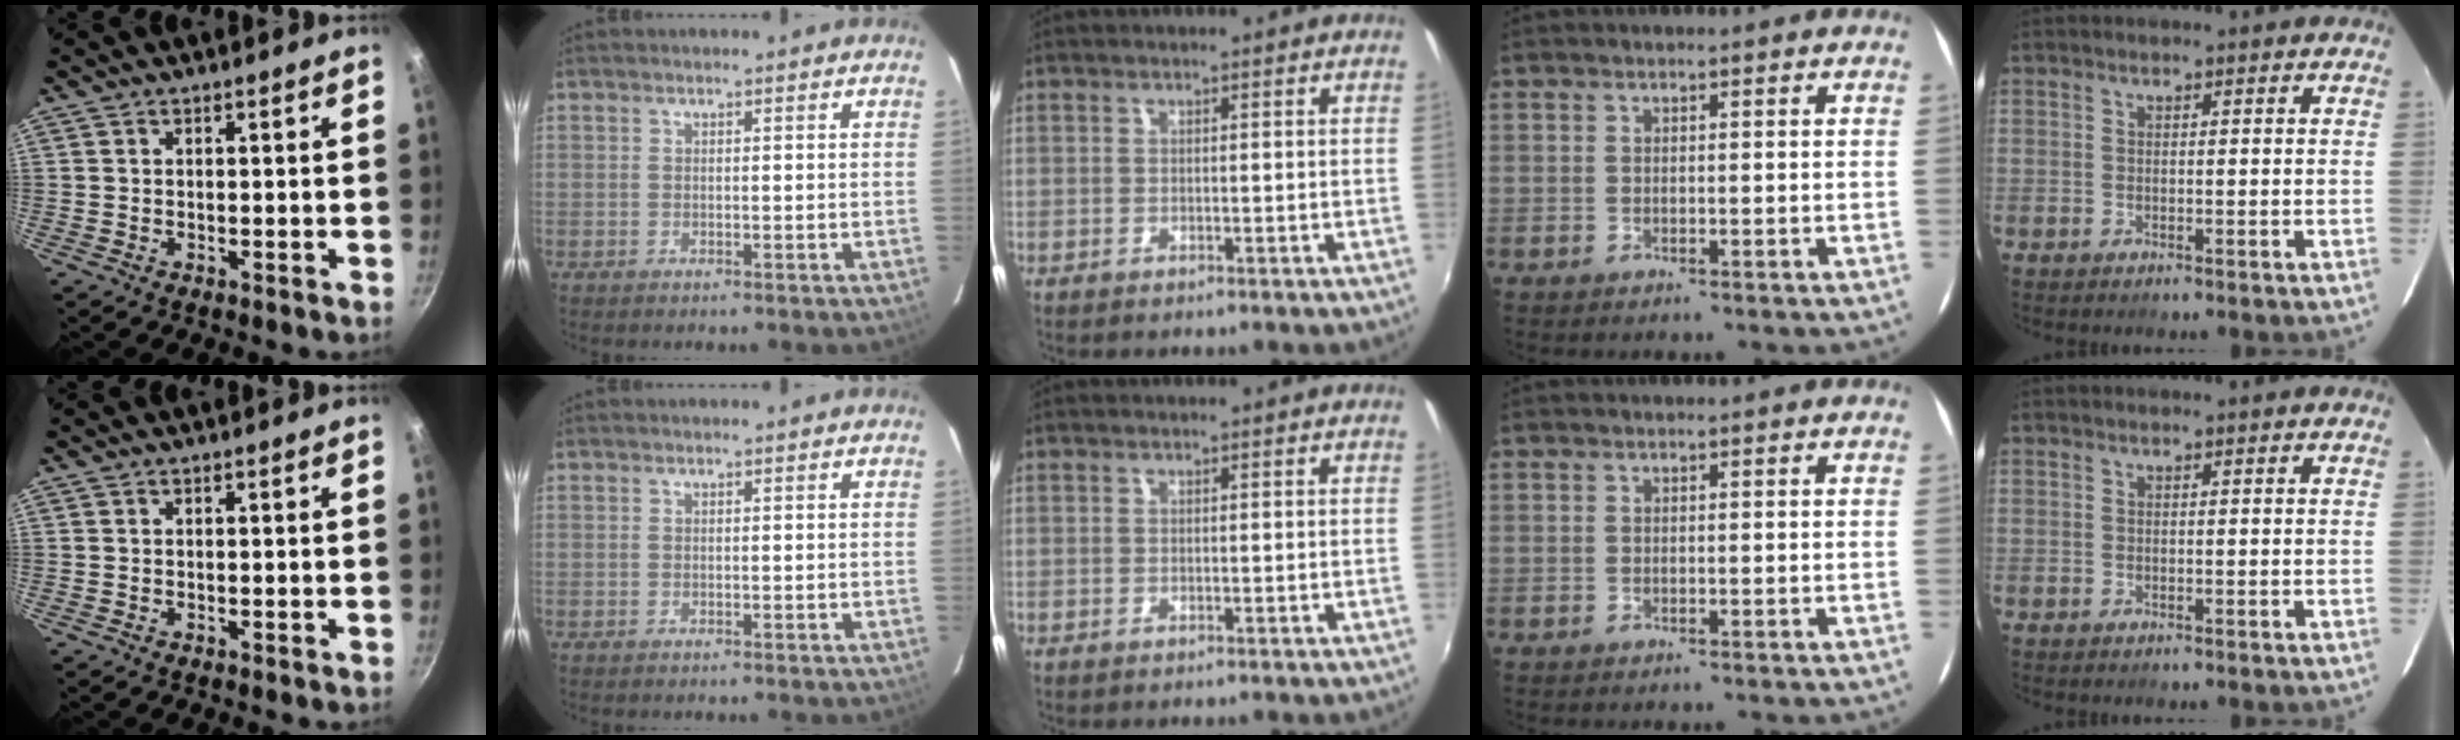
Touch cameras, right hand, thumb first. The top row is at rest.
{}